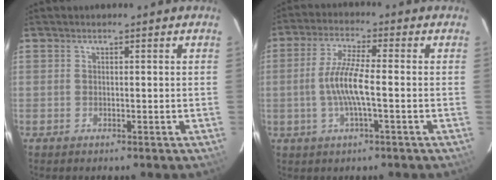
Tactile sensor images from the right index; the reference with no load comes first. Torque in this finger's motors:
{"motor_torque": [1.16, -0.39, 0.71, 0.20]}